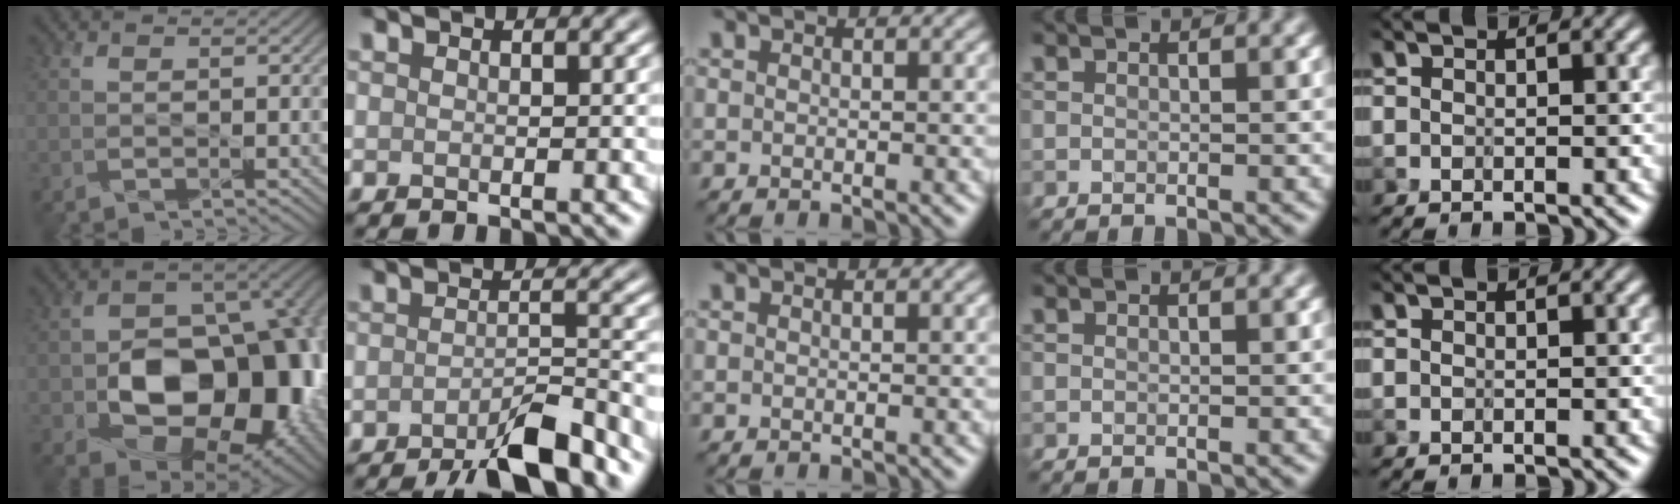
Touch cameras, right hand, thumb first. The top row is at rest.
{"thumb": {"total": 17.4, "force": [-3.7, 12.3, 11.8], "torque": [-0.139, -0.025, -0.049]}, "index": {"total": 6.0, "force": [-4.1, 1.2, 4.2], "torque": [-0.057, 0.005, -0.068]}}